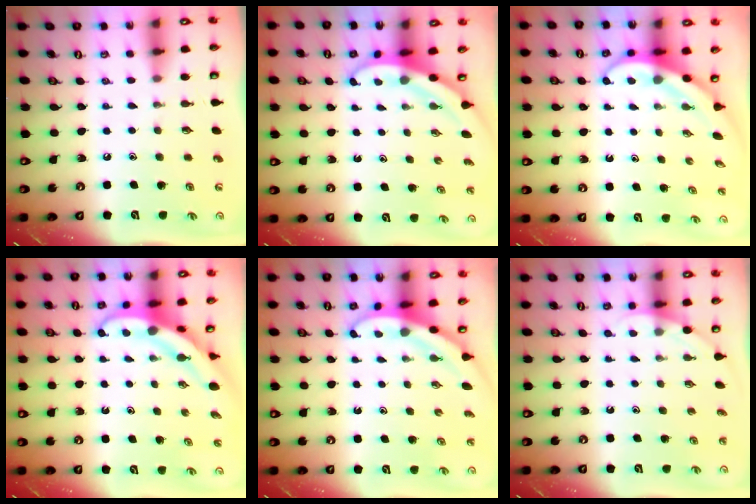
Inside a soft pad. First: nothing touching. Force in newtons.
{"total": 3.3, "press": 3.3, "slide": 0.1}
{"total": 4.0, "press": 4.0, "slide": 0.3}
{"total": 5.4, "press": 5.4, "slide": 0.8}
{"total": 2.9, "press": 2.9, "slide": 0.1}
{"total": 2.5, "press": 2.5, "slide": 0.2}